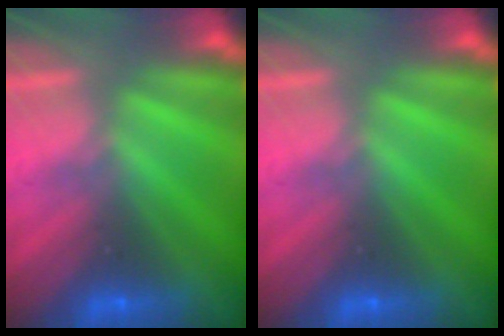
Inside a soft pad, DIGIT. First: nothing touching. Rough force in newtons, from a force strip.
{"total": 0.0}